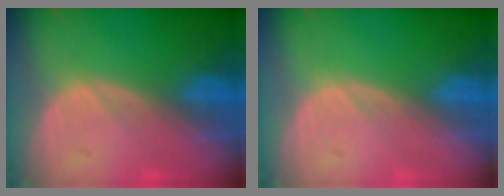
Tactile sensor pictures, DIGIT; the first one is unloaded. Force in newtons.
{"total": 0.0}